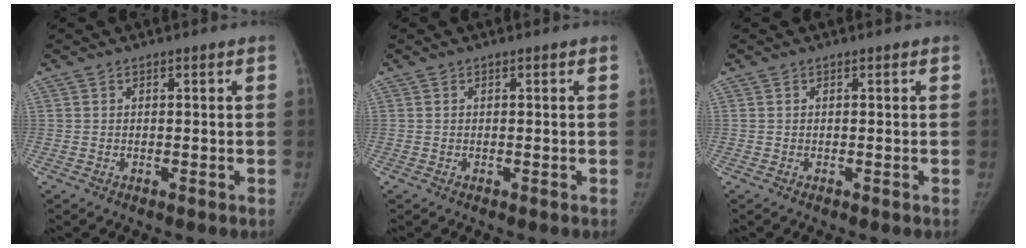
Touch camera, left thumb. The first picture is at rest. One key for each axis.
{"total": 0.0}
{"total": 0.0}